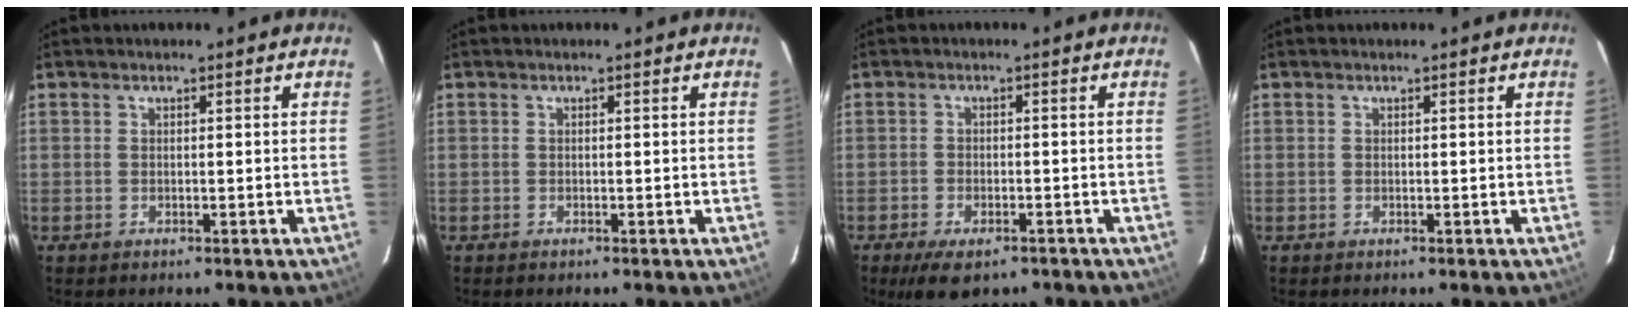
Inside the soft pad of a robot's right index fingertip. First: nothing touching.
{"total": 0.0}
{"total": 7.4, "force": [-5.2, 3.1, 4.2], "torque": [-0.093, -0.020, -0.080]}
{"total": 0.0}